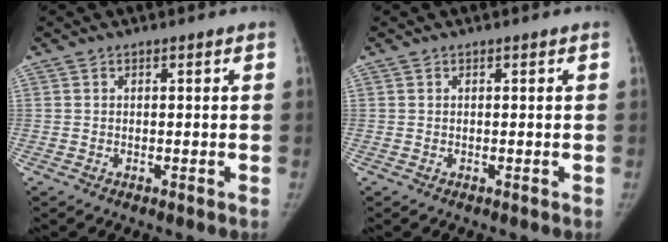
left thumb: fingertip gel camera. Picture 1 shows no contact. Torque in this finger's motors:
{"motor_torque": [0.01, 0.01, 0.23, -0.17, 0.00]}